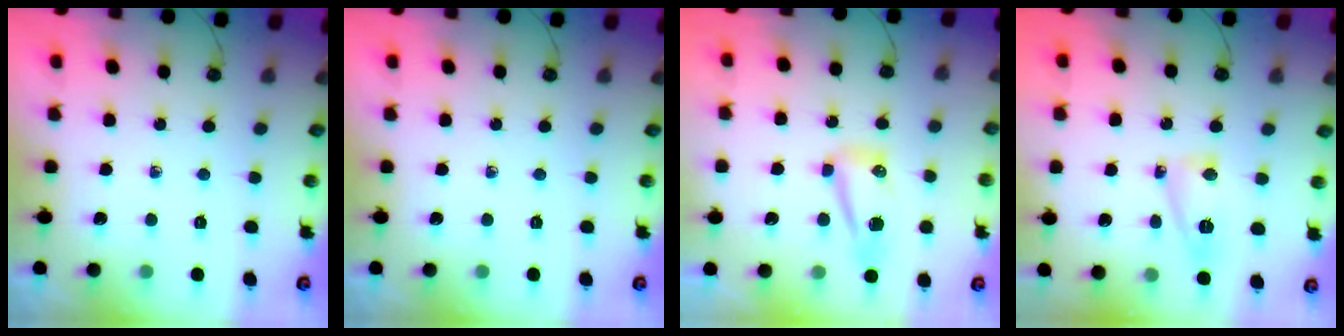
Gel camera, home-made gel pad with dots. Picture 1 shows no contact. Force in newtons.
{"total": 0.0}
{"total": 8.0, "press": 7.9, "slide": 0.9}
{"total": 7.2, "press": 7.2, "slide": 1.0}